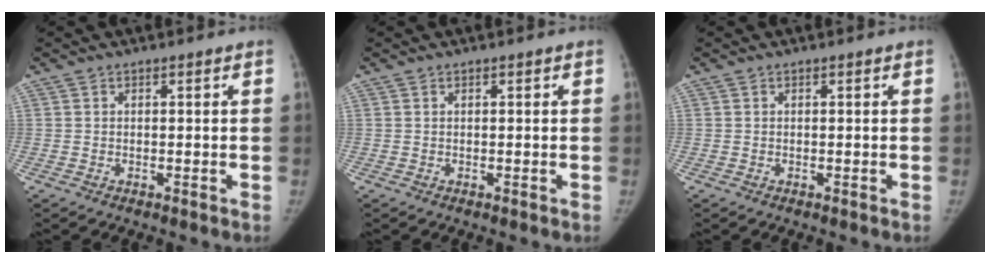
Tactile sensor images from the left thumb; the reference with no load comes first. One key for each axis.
{"total": 0.0}
{"total": 0.0}